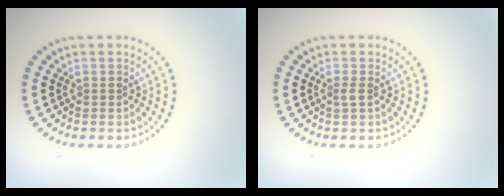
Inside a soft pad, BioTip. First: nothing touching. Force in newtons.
{"total": 0.8, "press": 0.5, "slide": 0.5}